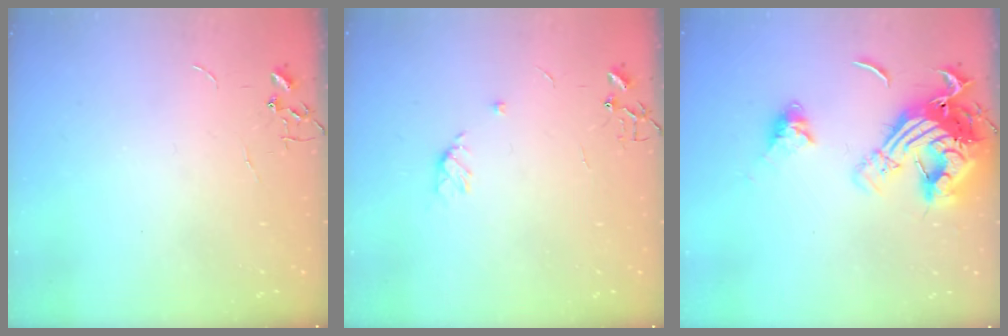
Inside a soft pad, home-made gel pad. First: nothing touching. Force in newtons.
{"total": 6.1, "press": 6.1, "slide": 0.6}
{"total": 19.6, "press": 19.5, "slide": 2.1}